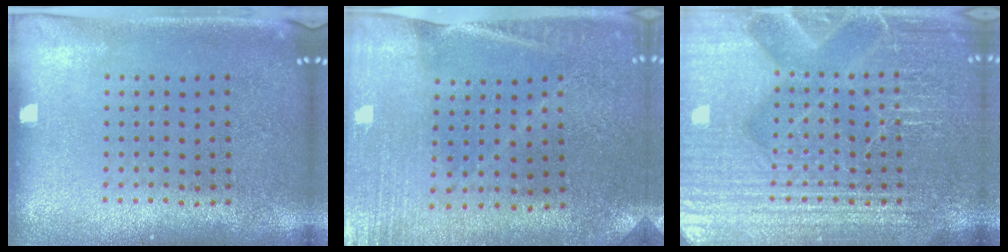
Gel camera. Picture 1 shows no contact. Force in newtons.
{"total": 0.5, "press": 0.5, "slide": 0.0}
{"total": 7.6, "press": 7.5, "slide": 1.0}